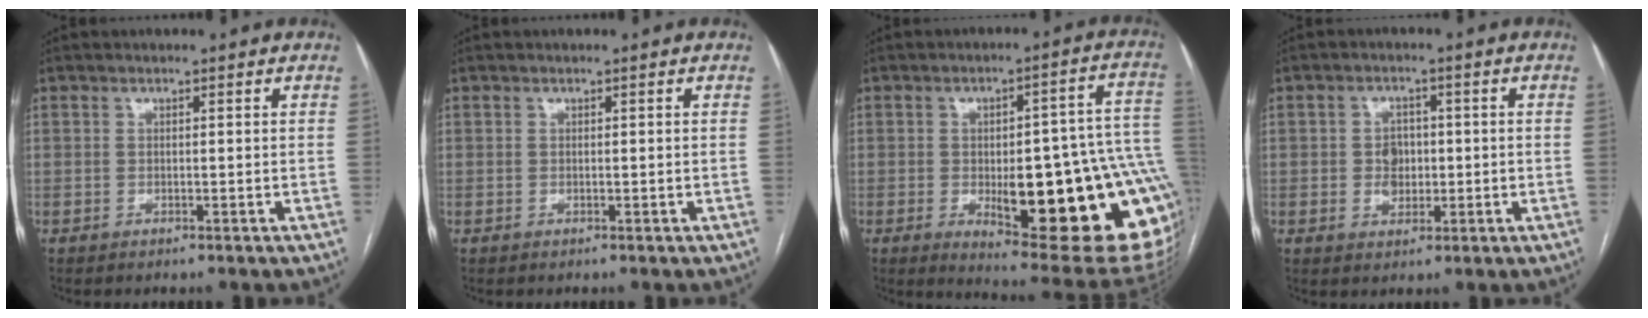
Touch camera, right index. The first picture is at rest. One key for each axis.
{"total": 0.0}
{"total": 26.2, "fx": -5.6, "fy": 5.8, "fz": 24.9, "tx": -0.229, "ty": 0.005, "tz": -0.058}
{"total": 3.9, "fx": -0.2, "fy": 3.1, "fz": 2.3, "tx": -0.033, "ty": 0.008, "tz": 0.002}